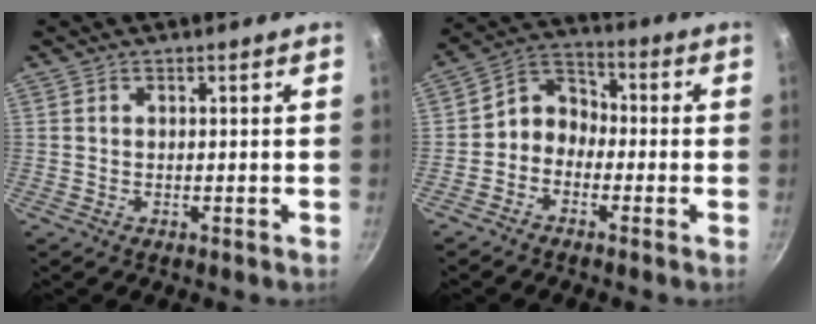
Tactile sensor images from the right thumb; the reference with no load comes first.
{"total": 6.8, "force": [-2.2, 5.5, 3.3], "torque": [-0.027, 0.041, -0.063]}